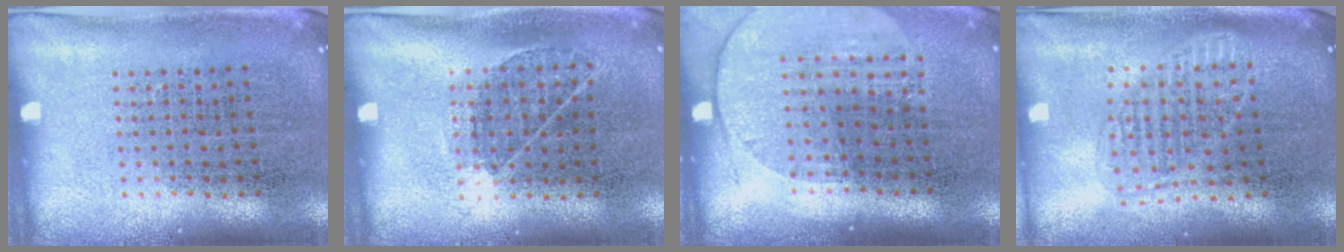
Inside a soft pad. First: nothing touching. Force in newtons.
{"total": 0.8, "press": 0.7, "slide": 0.5}
{"total": 1.7, "press": 1.5, "slide": 0.7}
{"total": 1.6, "press": 1.4, "slide": 0.7}